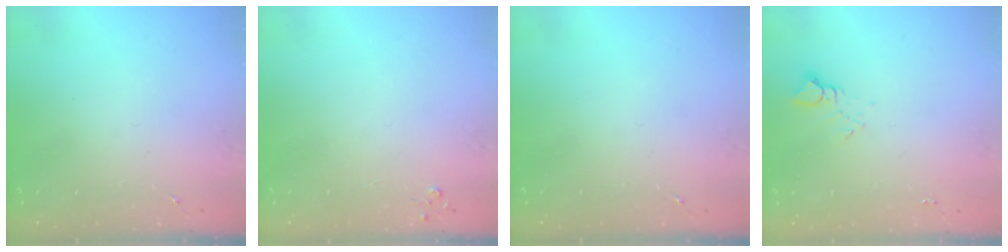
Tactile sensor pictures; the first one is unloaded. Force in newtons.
{"total": 2.8, "press": 2.8, "slide": 0.3}
{"total": 0.0}
{"total": 4.0, "press": 4.0, "slide": 0.4}